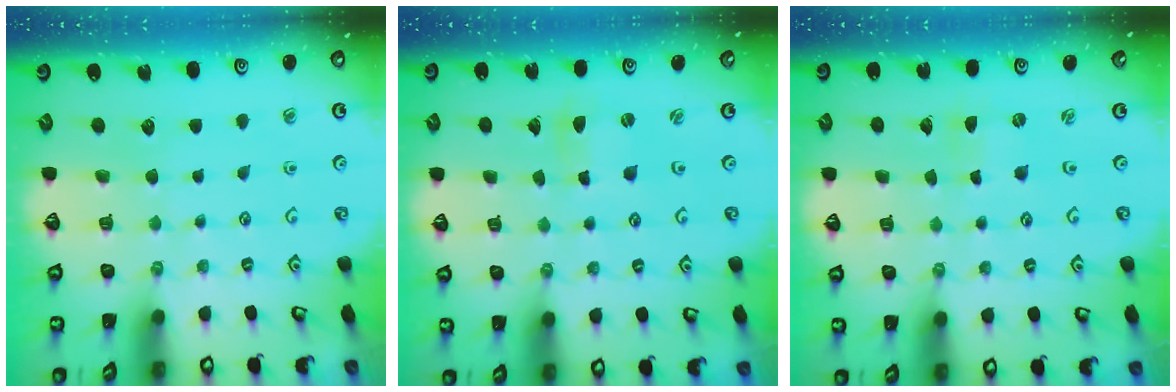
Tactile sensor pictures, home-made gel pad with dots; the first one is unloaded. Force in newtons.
{"total": 1.7, "press": 1.7, "slide": 0.3}
{"total": 0.0}